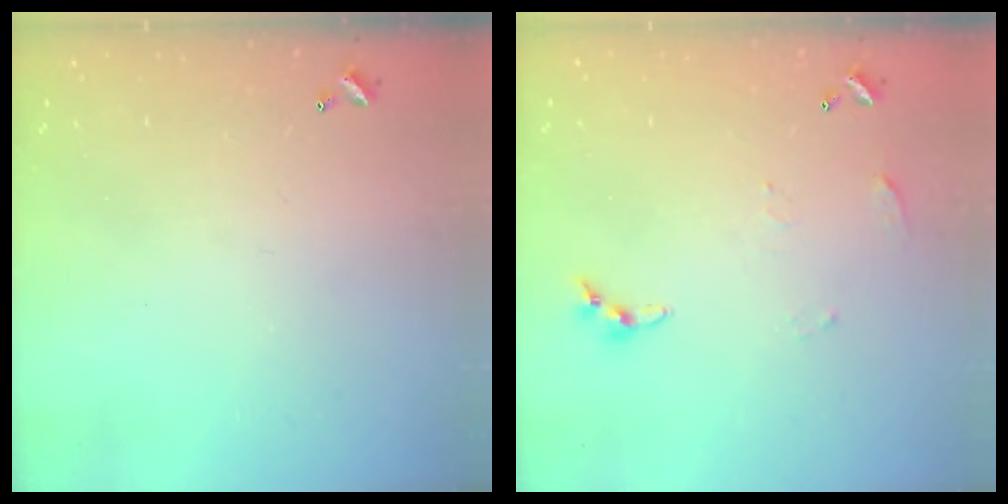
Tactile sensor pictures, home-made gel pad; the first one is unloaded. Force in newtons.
{"total": 4.6, "press": 4.6, "slide": 0.5}